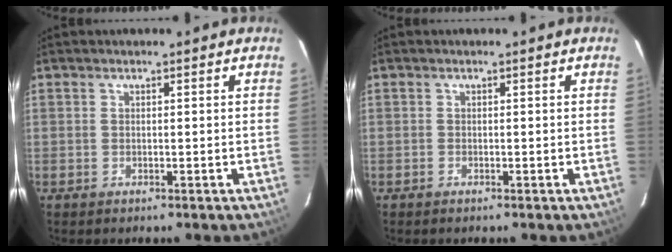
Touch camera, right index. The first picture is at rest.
{"total": 0.0}